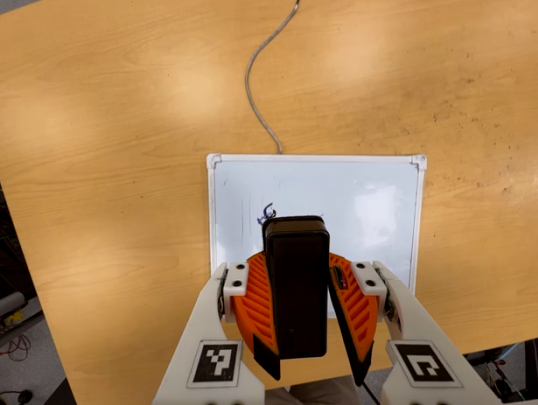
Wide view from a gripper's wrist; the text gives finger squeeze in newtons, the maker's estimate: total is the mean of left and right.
{"total": 9.1, "left": 9.3, "right": 8.9}